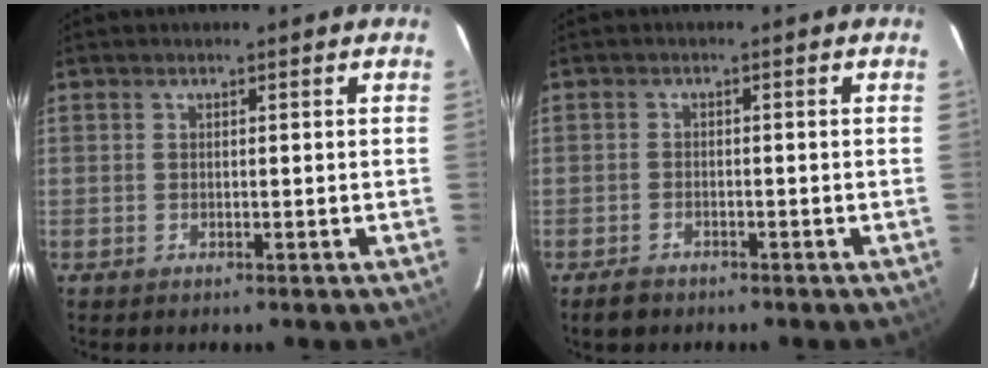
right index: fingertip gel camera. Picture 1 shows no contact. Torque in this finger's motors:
{"motor_torque": [0.43, -0.41, 0.15, 0.04]}